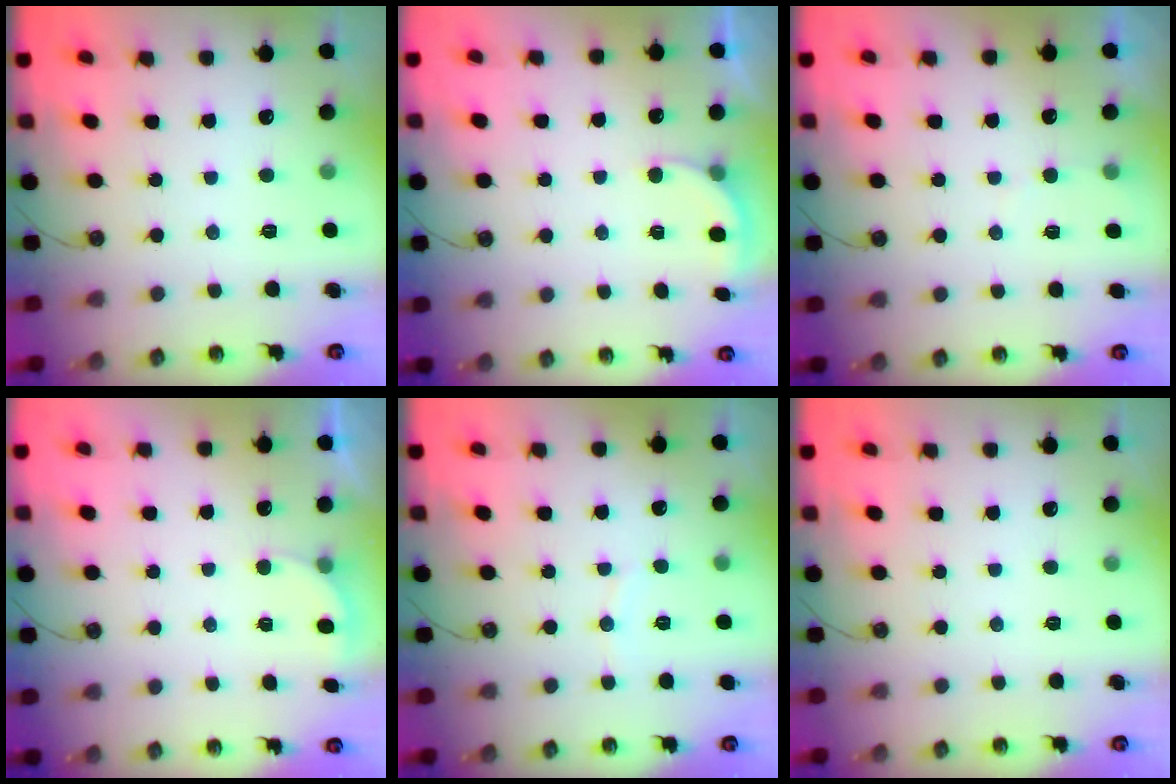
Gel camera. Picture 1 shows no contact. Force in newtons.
{"total": 2.5, "press": 2.3, "slide": 1.1}
{"total": 2.6, "press": 2.6, "slide": 0.3}
{"total": 2.4, "press": 2.2, "slide": 1.0}
{"total": 2.8, "press": 2.8, "slide": 0.3}
{"total": 0.0}